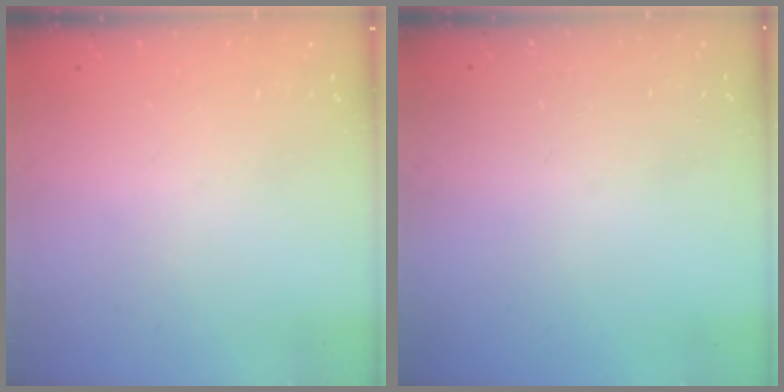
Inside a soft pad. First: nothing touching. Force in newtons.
{"total": 0.0}